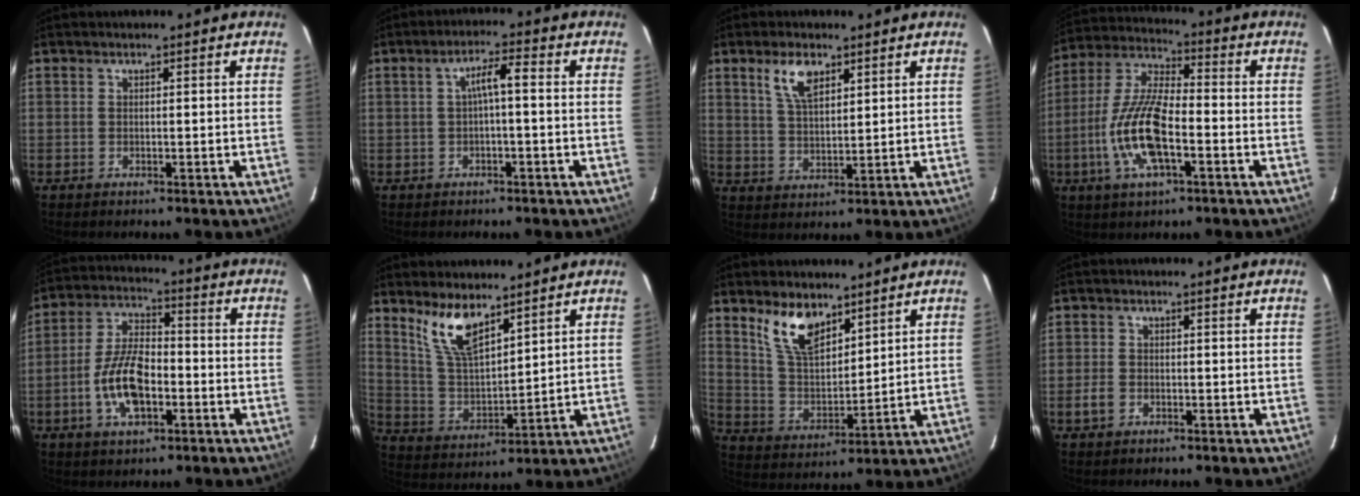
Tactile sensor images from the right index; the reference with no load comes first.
{"total": 3.7, "force": [-0.4, 0.5, 3.6], "torque": [-0.068, 0.011, -0.003]}
{"total": 6.6, "force": [3.8, 3.0, 4.4], "torque": [-0.084, 0.007, 0.076]}
{"total": 14.0, "force": [-4.5, 4.9, 12.3], "torque": [-0.261, -0.001, -0.088]}
{"total": 11.0, "force": [-3.7, 5.2, 9.0], "torque": [-0.188, 0.009, -0.066]}
{"total": 9.9, "force": [6.9, 3.3, 6.2], "torque": [-0.121, -0.001, 0.147]}
{"total": 10.6, "force": [7.1, 4.8, 6.2], "torque": [-0.117, 0.007, 0.146]}
{"total": 2.7, "force": [-1.2, 2.1, 1.0], "torque": [-0.024, 0.004, -0.023]}